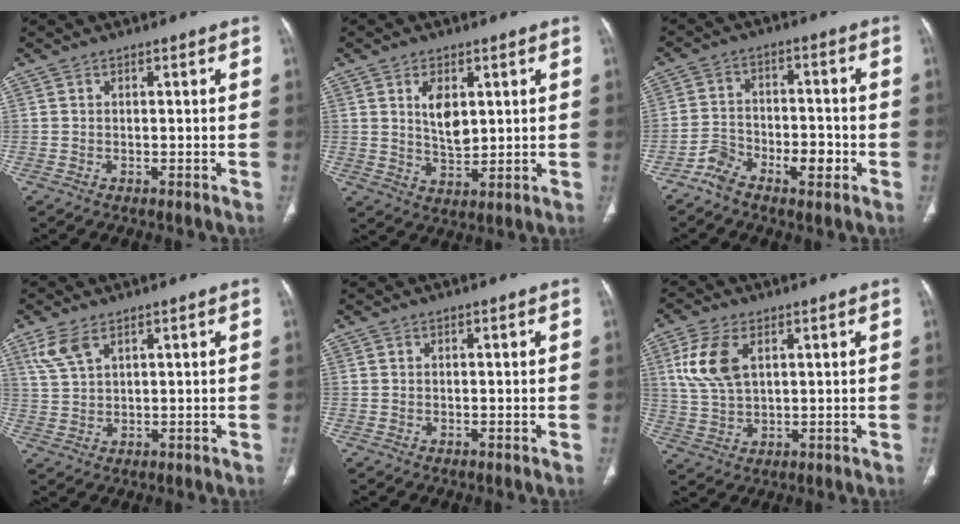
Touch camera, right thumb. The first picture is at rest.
{"total": 6.6, "force": [2.1, 3.6, 5.2], "torque": [-0.074, -0.017, 0.043]}
{"total": 7.2, "force": [-4.2, 3.4, 4.8], "torque": [-0.075, 0.032, -0.073]}
{"total": 4.8, "force": [2.9, 2.2, 3.2], "torque": [-0.072, -0.003, 0.070]}
{"total": 0.0}
{"total": 8.8, "force": [3.1, 4.8, 6.7], "torque": [-0.146, -0.005, 0.063]}